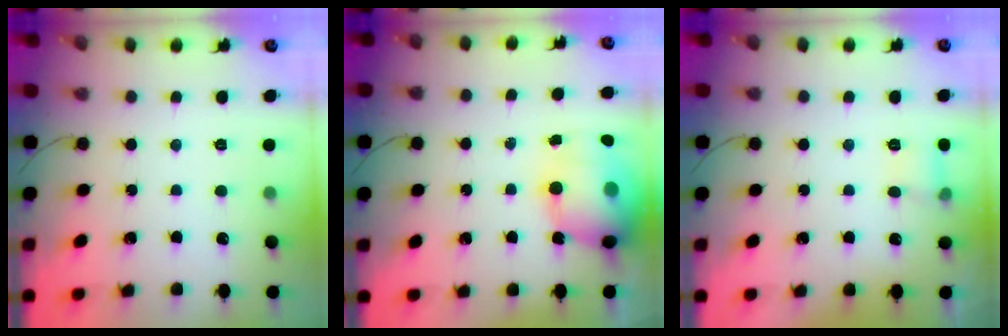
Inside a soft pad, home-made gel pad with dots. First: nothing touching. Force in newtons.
{"total": 18.9, "press": 18.4, "slide": 4.3}
{"total": 4.8, "press": 4.6, "slide": 1.4}